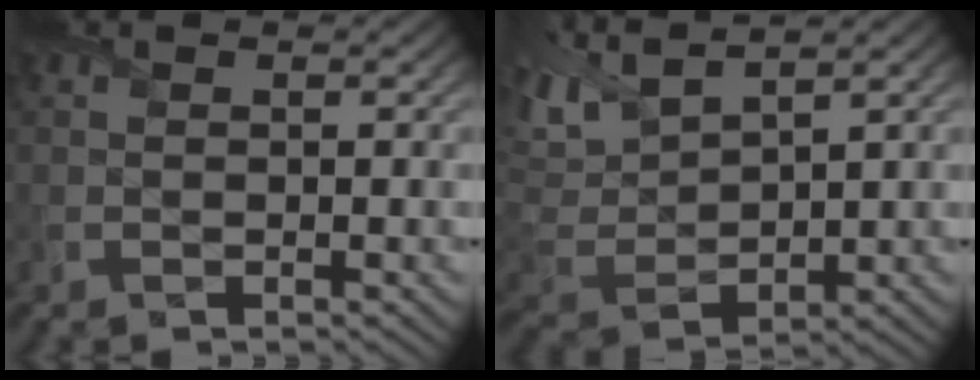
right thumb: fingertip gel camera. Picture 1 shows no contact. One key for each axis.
{"total": 8.1, "fx": 5.6, "fy": 2.8, "fz": 5.1, "tx": -0.142, "ty": 0.017, "tz": 0.112}